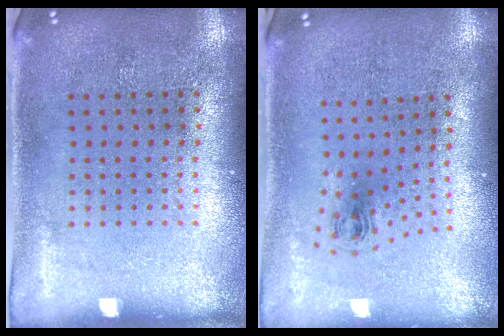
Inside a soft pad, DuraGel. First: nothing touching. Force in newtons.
{"total": 0.9, "press": 0.4, "slide": 0.8}